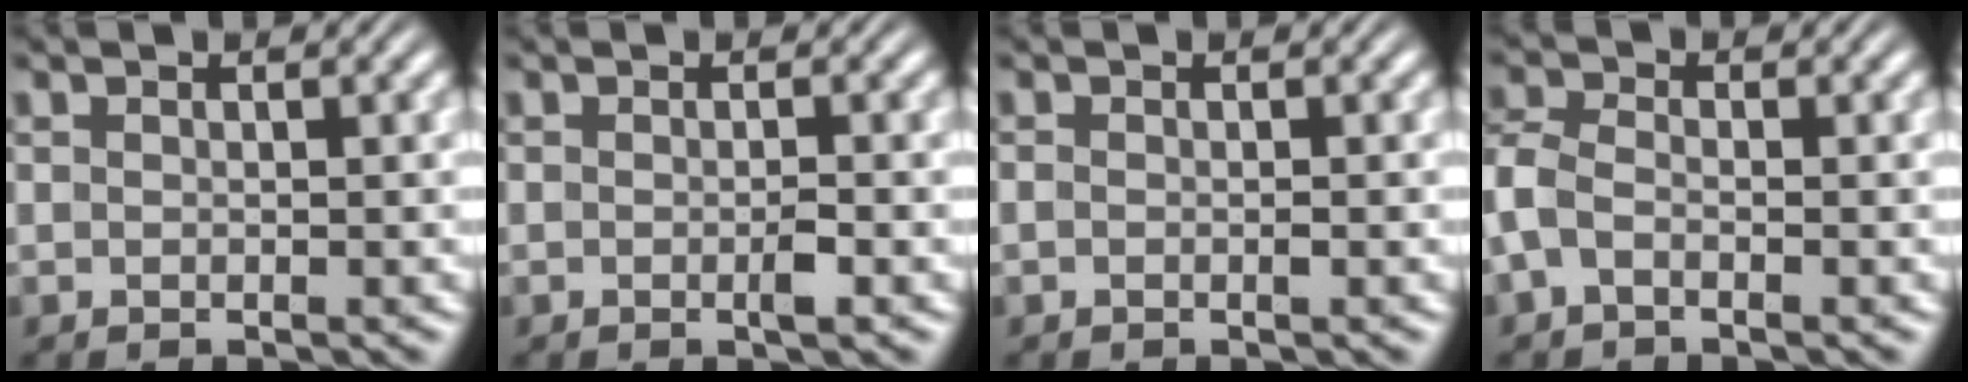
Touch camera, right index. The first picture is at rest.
{"total": 0.8, "force": [-0.4, 0.2, 0.7], "torque": [-0.008, 0.003, -0.010]}
{"total": 0.5, "force": [-0.2, 0.3, 0.4], "torque": [-0.002, 0.001, -0.007]}
{"total": 3.9, "force": [-0.9, 3.1, 2.1], "torque": [-0.065, -0.009, -0.021]}